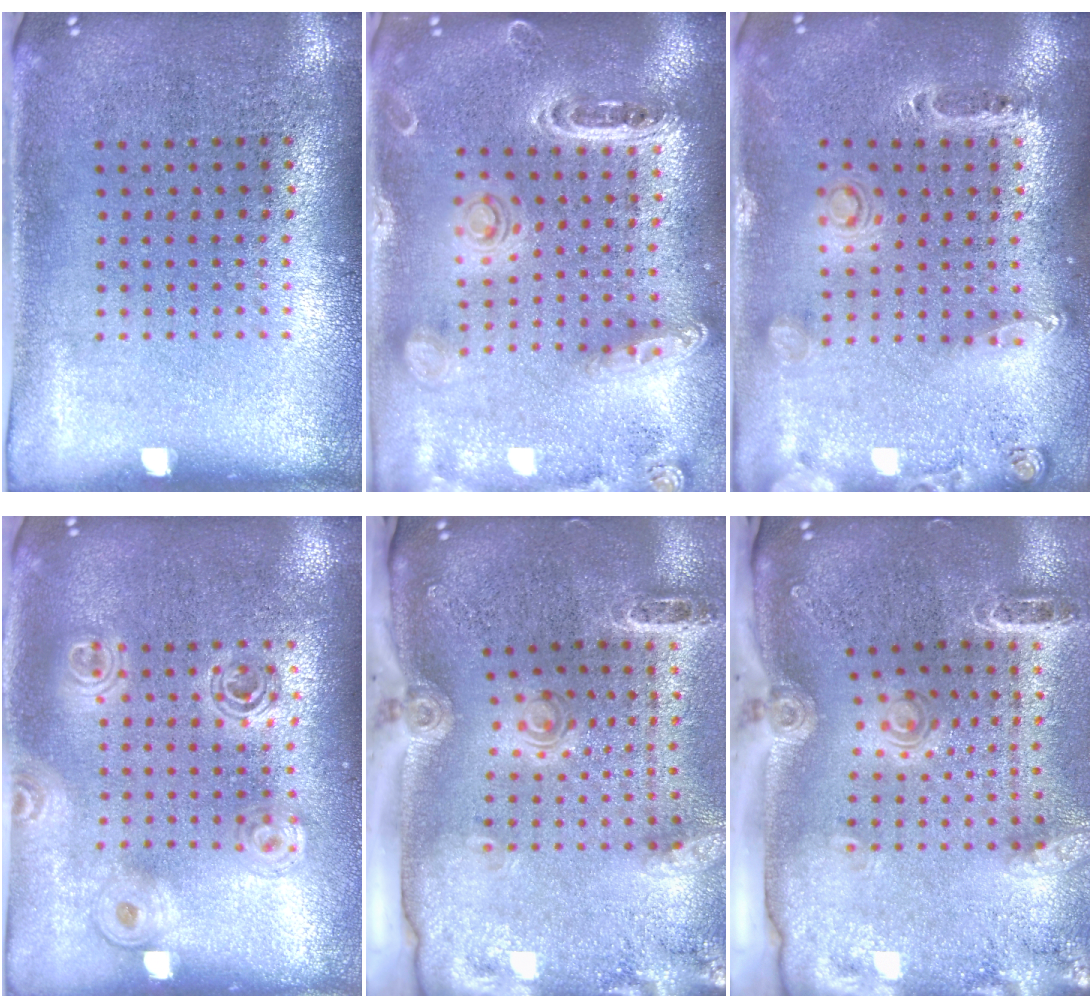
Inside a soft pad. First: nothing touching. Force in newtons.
{"total": 1.4, "press": 1.4, "slide": 0.0}
{"total": 0.5, "press": 0.4, "slide": 0.3}
{"total": 1.7, "press": 1.4, "slide": 0.8}
{"total": 2.9, "press": 2.0, "slide": 2.1}
{"total": 2.6, "press": 1.9, "slide": 1.7}